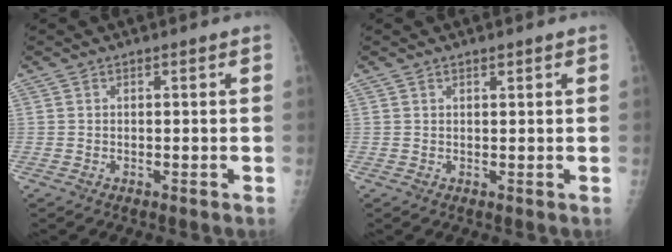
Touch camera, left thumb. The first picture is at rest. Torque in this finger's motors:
{"motor_torque": [0.09, 0.11, 0.07, 0.08, 0.03]}